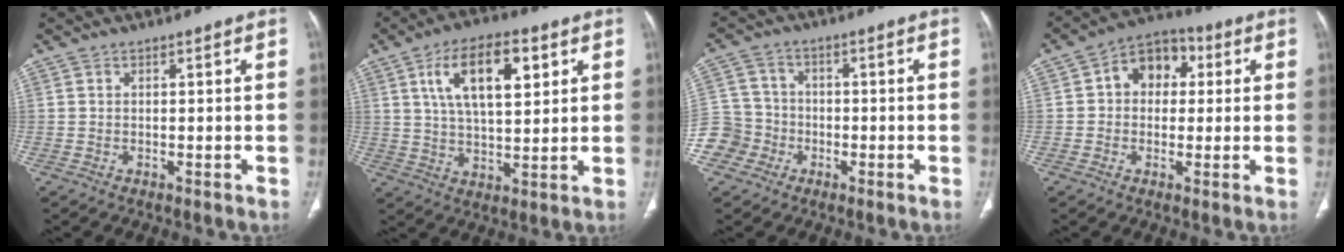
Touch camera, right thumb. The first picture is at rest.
{"total": 13.9, "force": [5.3, 6.3, 11.2], "torque": [-0.169, -0.006, 0.093]}
{"total": 8.2, "force": [-3.5, 7.3, 0.9], "torque": [0.001, 0.029, -0.068]}
{"total": 9.2, "force": [1.8, 7.1, 5.6], "torque": [-0.046, 0.021, 0.015]}